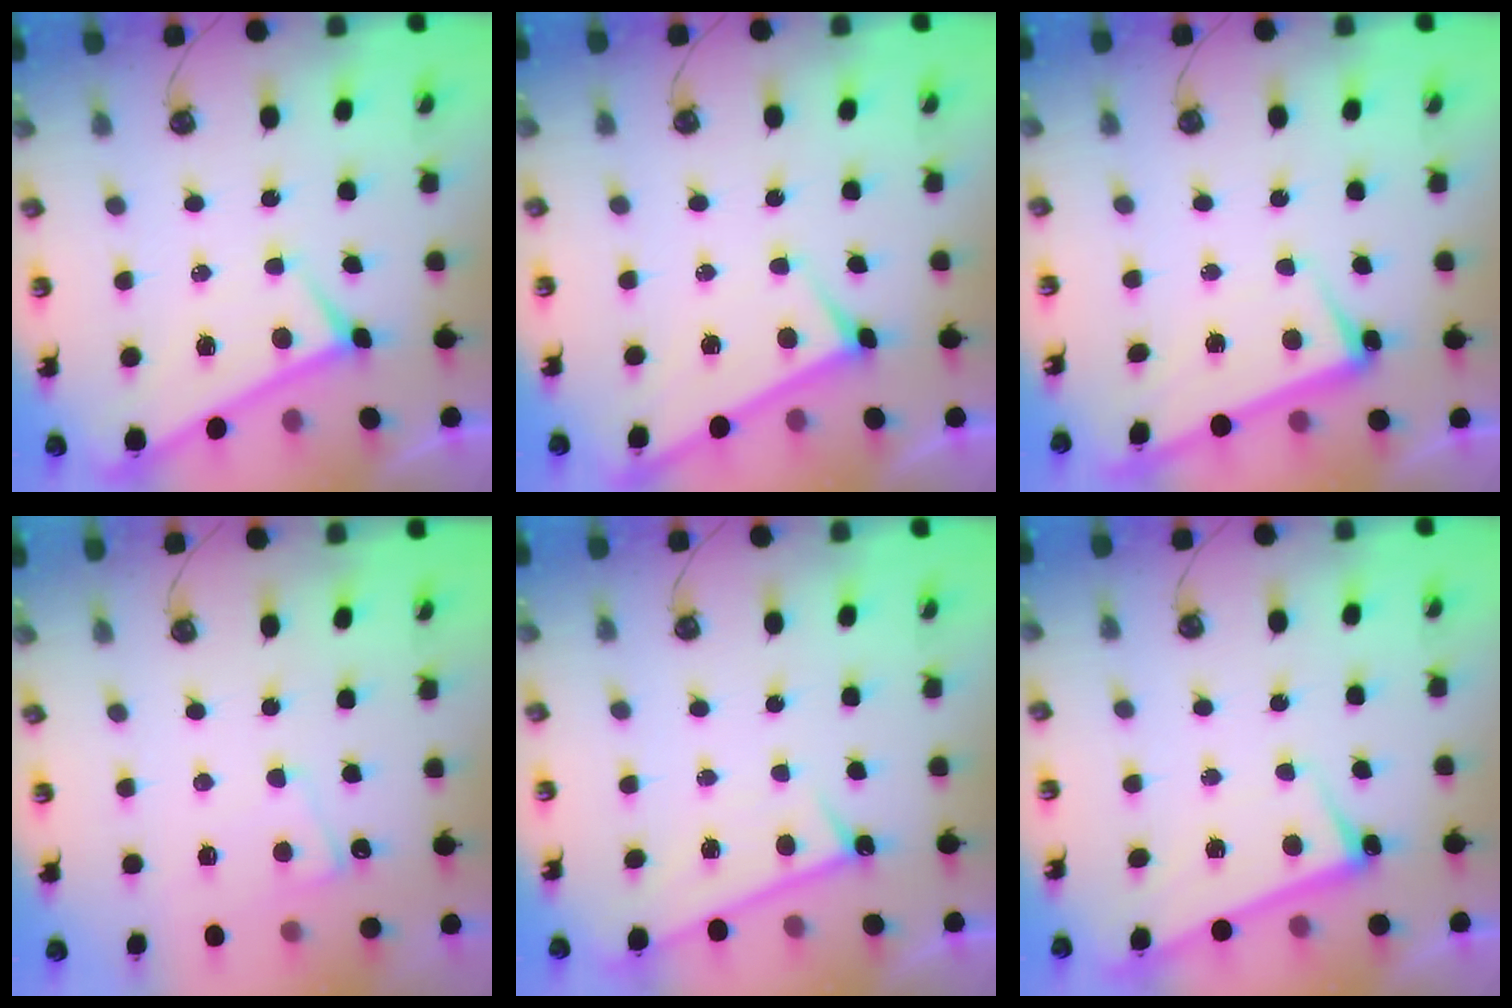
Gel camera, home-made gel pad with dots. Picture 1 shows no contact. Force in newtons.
{"total": 2.9, "press": 2.9, "slide": 0.2}
{"total": 2.2, "press": 2.1, "slide": 0.9}
{"total": 2.4, "press": 2.4, "slide": 0.4}
{"total": 0.9, "press": 0.0, "slide": 0.9}
{"total": 2.8, "press": 2.7, "slide": 0.5}